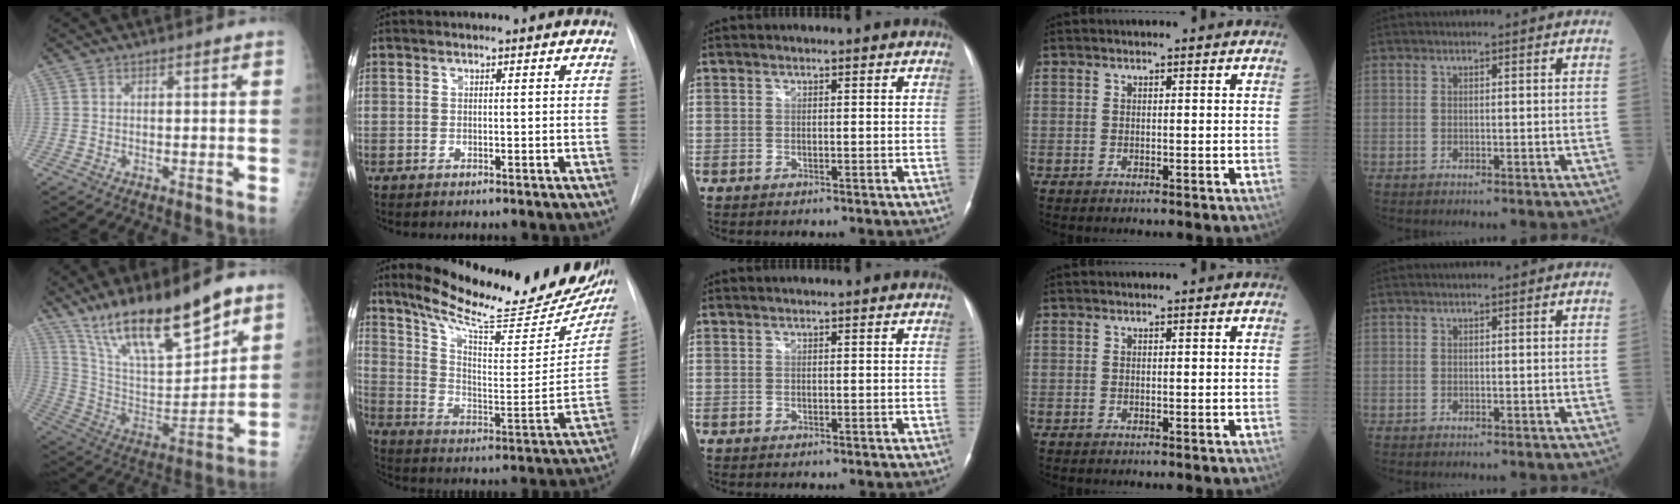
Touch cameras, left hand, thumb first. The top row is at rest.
{"thumb": {"total": 22.8, "force": [15.6, 6.6, 15.3], "torque": [-0.235, -0.061, 0.284]}, "index": {"total": 26.0, "force": [21.7, 5.0, 13.6], "torque": [-0.205, -0.065, 0.296]}}